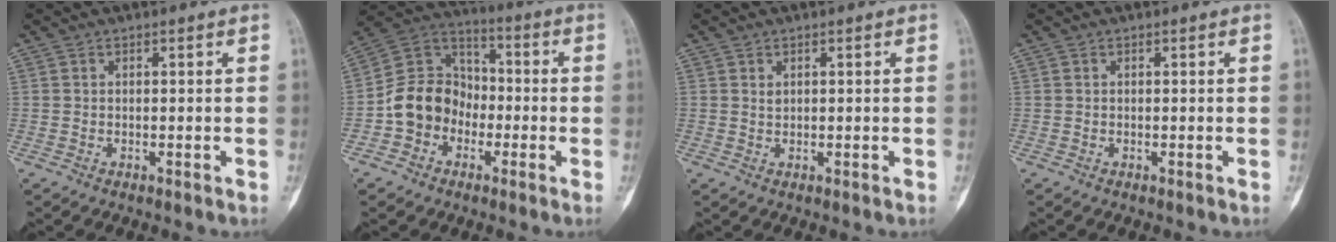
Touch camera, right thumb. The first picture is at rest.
{"total": 12.0, "force": [-3.4, 10.0, 5.7], "torque": [-0.077, 0.053, -0.072]}
{"total": 0.9, "force": [0.5, 0.6, 0.6], "torque": [-0.005, -0.002, 0.011]}
{"total": 0.0}